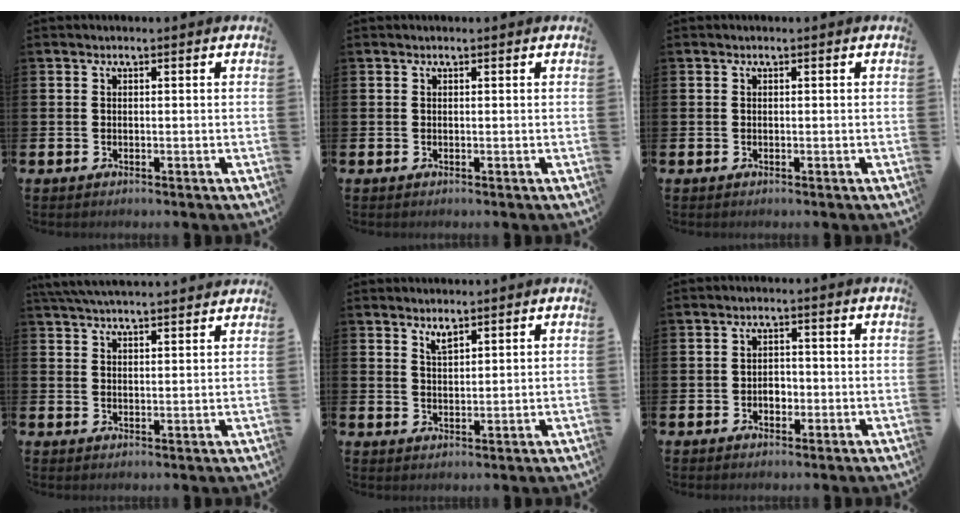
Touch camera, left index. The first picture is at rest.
{"total": 0.0}
{"total": 0.0}
{"total": 4.6, "force": [4.5, 0.2, 0.9], "torque": [-0.037, -0.015, 0.085]}
{"total": 2.6, "force": [2.4, 0.7, 0.9], "torque": [-0.012, -0.008, 0.040]}
{"total": 1.9, "force": [-0.7, 1.5, 1.0], "torque": [-0.011, 0.001, -0.017]}